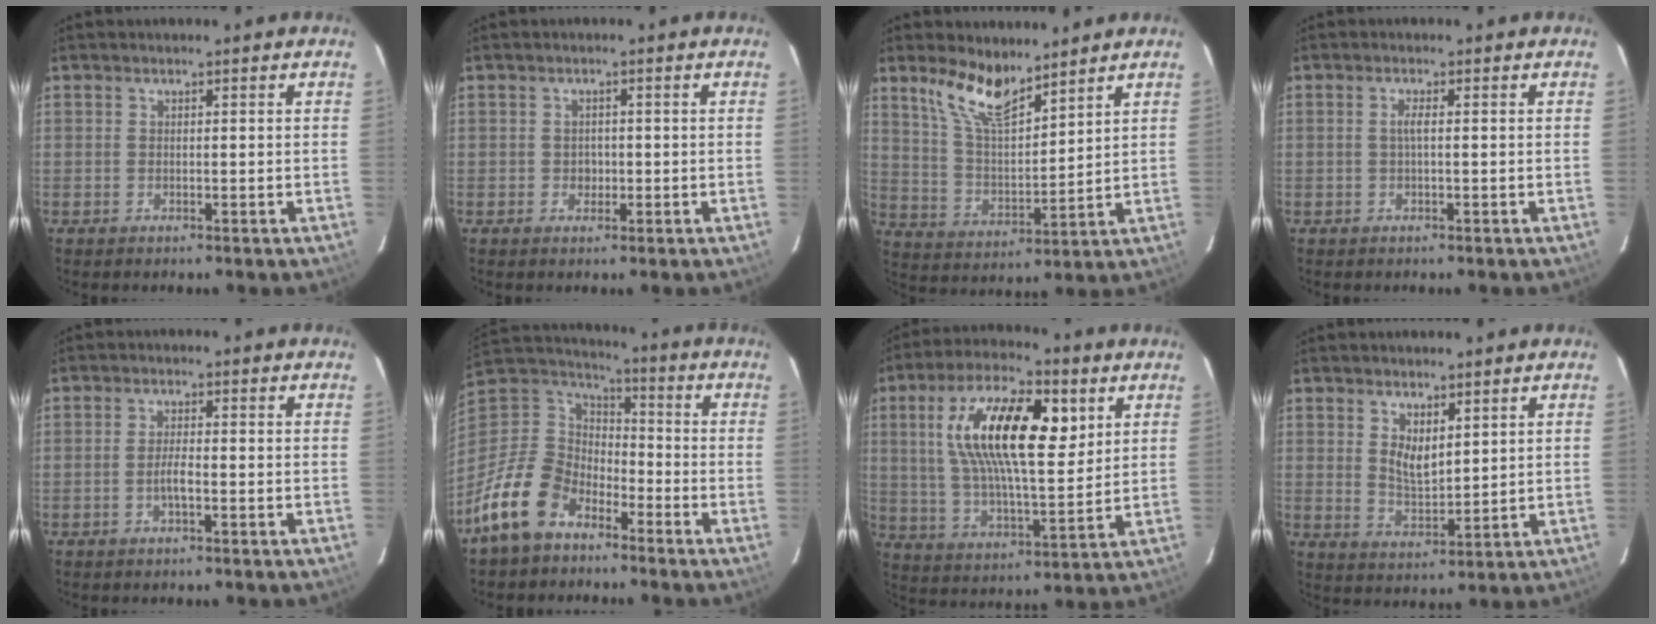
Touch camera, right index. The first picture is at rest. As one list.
[{"total": 1.8, "force": [-0.4, 1.7, 0.4], "torque": [-0.005, 0.002, -0.002]}, {"total": 10.4, "force": [7.8, 3.1, 6.1], "torque": [-0.116, 0.003, 0.158]}, {"total": 1.3, "force": [-0.1, -0.1, 1.3], "torque": [-0.025, 0.001, -0.003]}, {"total": 2.3, "force": [-1.0, 0.4, 2.0], "torque": [-0.041, 0.000, -0.019]}, {"total": 15.2, "force": [-9.9, 9.2, 6.8], "torque": [-0.169, 0.015, -0.184]}, {"total": 19.2, "force": [6.4, 7.3, 16.6], "torque": [-0.303, 0.019, 0.112]}, {"total": 5.3, "force": [2.5, 2.6, 3.9], "torque": [-0.064, -0.007, 0.050]}]